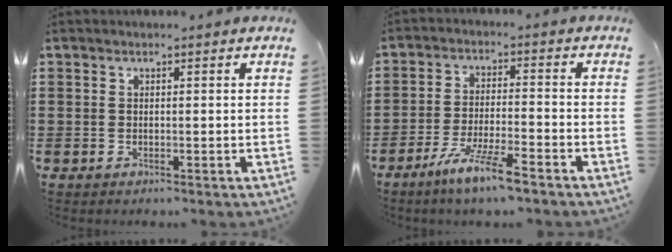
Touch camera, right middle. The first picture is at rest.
{"total": 7.1, "force": [-5.4, 0.3, 4.6], "torque": [-0.098, -0.012, -0.101]}